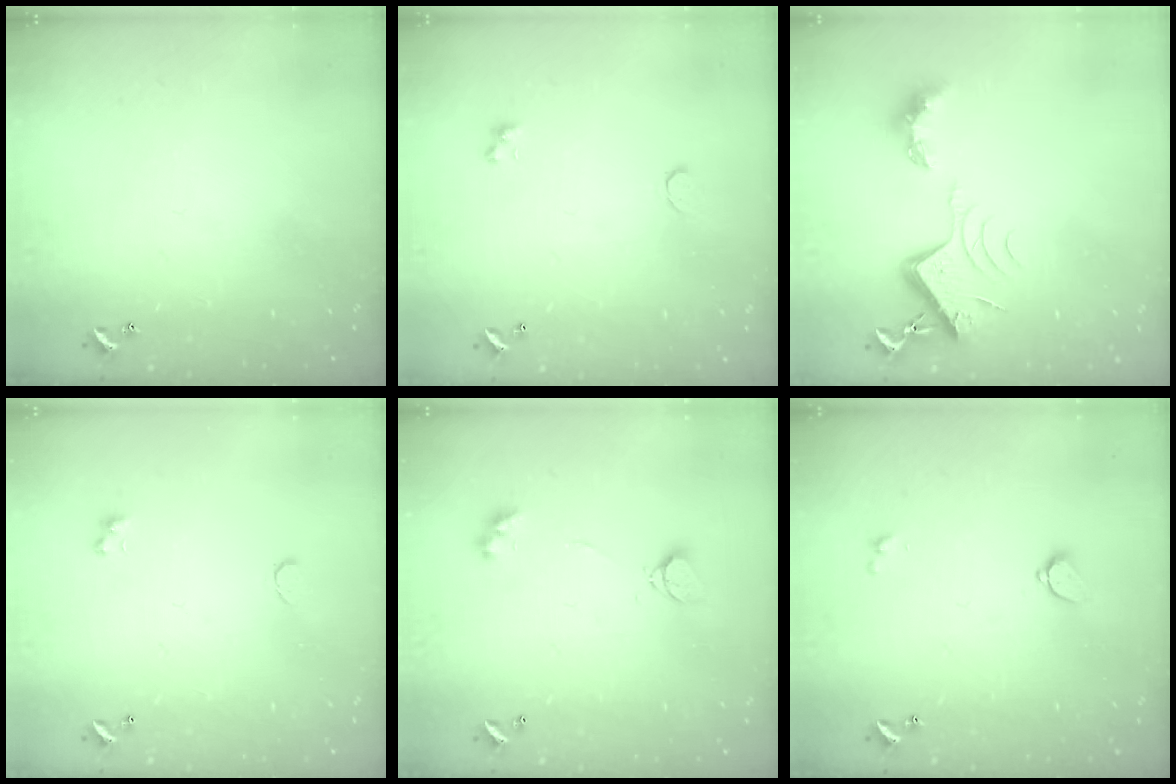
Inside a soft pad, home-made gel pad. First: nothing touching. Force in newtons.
{"total": 0.8, "press": 0.7, "slide": 0.4}
{"total": 8.9, "press": 8.8, "slide": 1.1}
{"total": 0.6, "press": 0.4, "slide": 0.4}
{"total": 4.4, "press": 4.3, "slide": 0.8}
{"total": 1.7, "press": 1.6, "slide": 0.5}